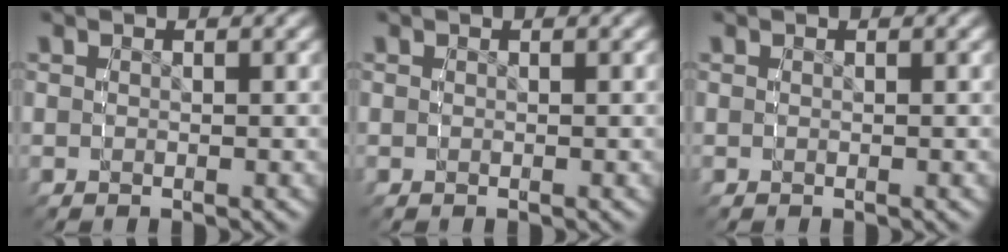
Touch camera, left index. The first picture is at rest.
{"total": 0.0}
{"total": 0.0}